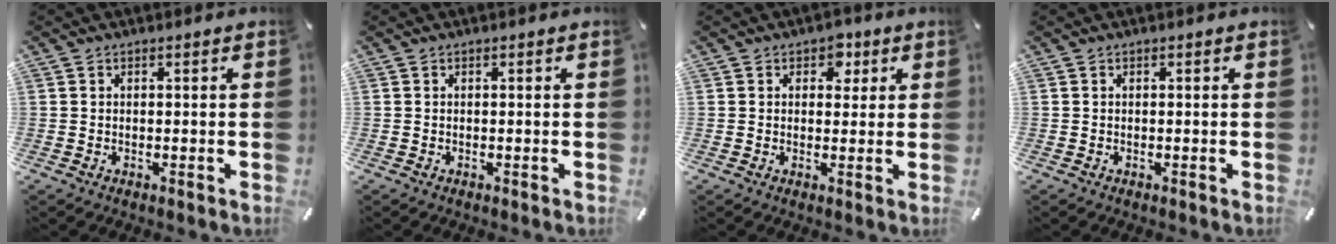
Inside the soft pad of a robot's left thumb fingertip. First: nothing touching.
{"total": 0.0}
{"total": 4.1, "force": [1.7, 3.2, 1.9], "torque": [-0.005, -0.007, 0.021]}
{"total": 0.0}